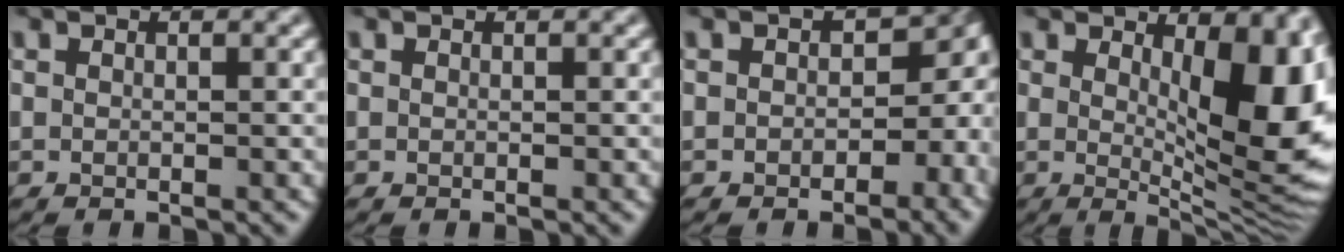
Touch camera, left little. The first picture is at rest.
{"total": 0.0}
{"total": 12.3, "force": [-2.4, 9.1, 7.9], "torque": [-0.094, -0.024, -0.060]}
{"total": 10.2, "force": [1.6, 4.6, 9.0], "torque": [-0.117, -0.024, 0.031]}